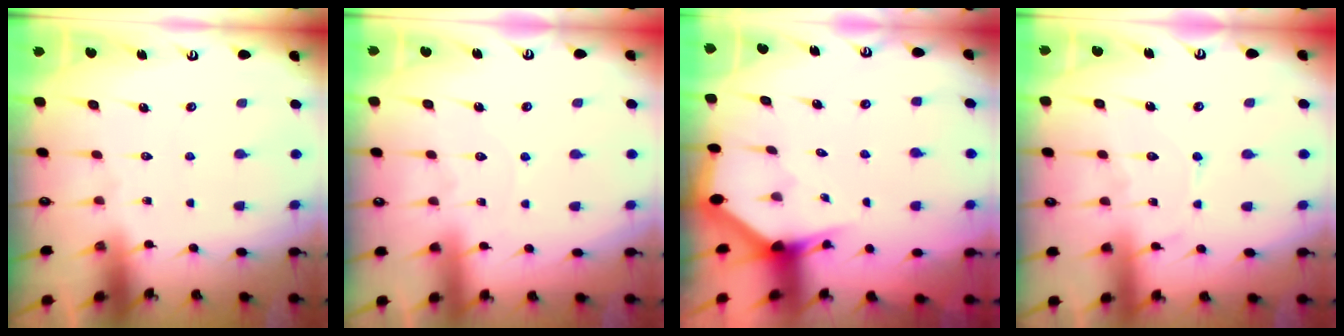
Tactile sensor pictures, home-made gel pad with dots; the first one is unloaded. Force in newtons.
{"total": 4.8, "press": 4.7, "slide": 0.5}
{"total": 2.8, "press": 2.8, "slide": 0.2}
{"total": 8.1, "press": 8.0, "slide": 0.8}